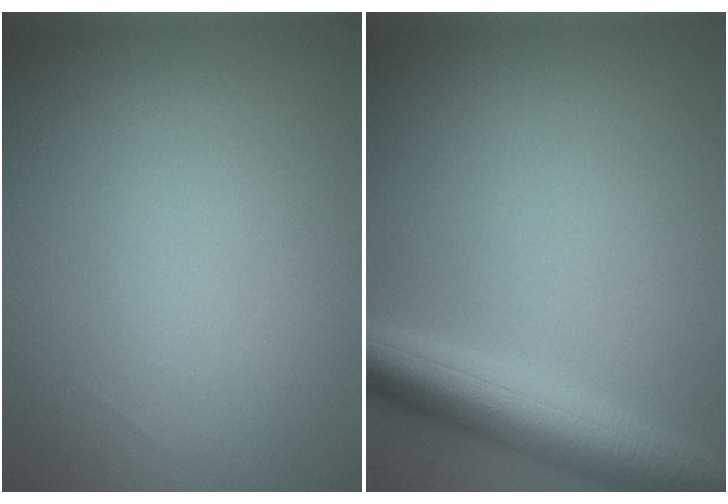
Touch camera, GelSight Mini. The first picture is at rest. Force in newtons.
{"total": 6.5, "press": 6.5, "slide": 0.2}